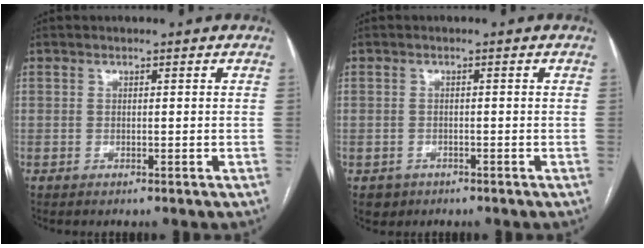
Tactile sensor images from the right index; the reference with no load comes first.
{"total": 2.3, "force": [-1.2, 1.9, 0.2], "torque": [-0.004, 0.005, -0.016]}